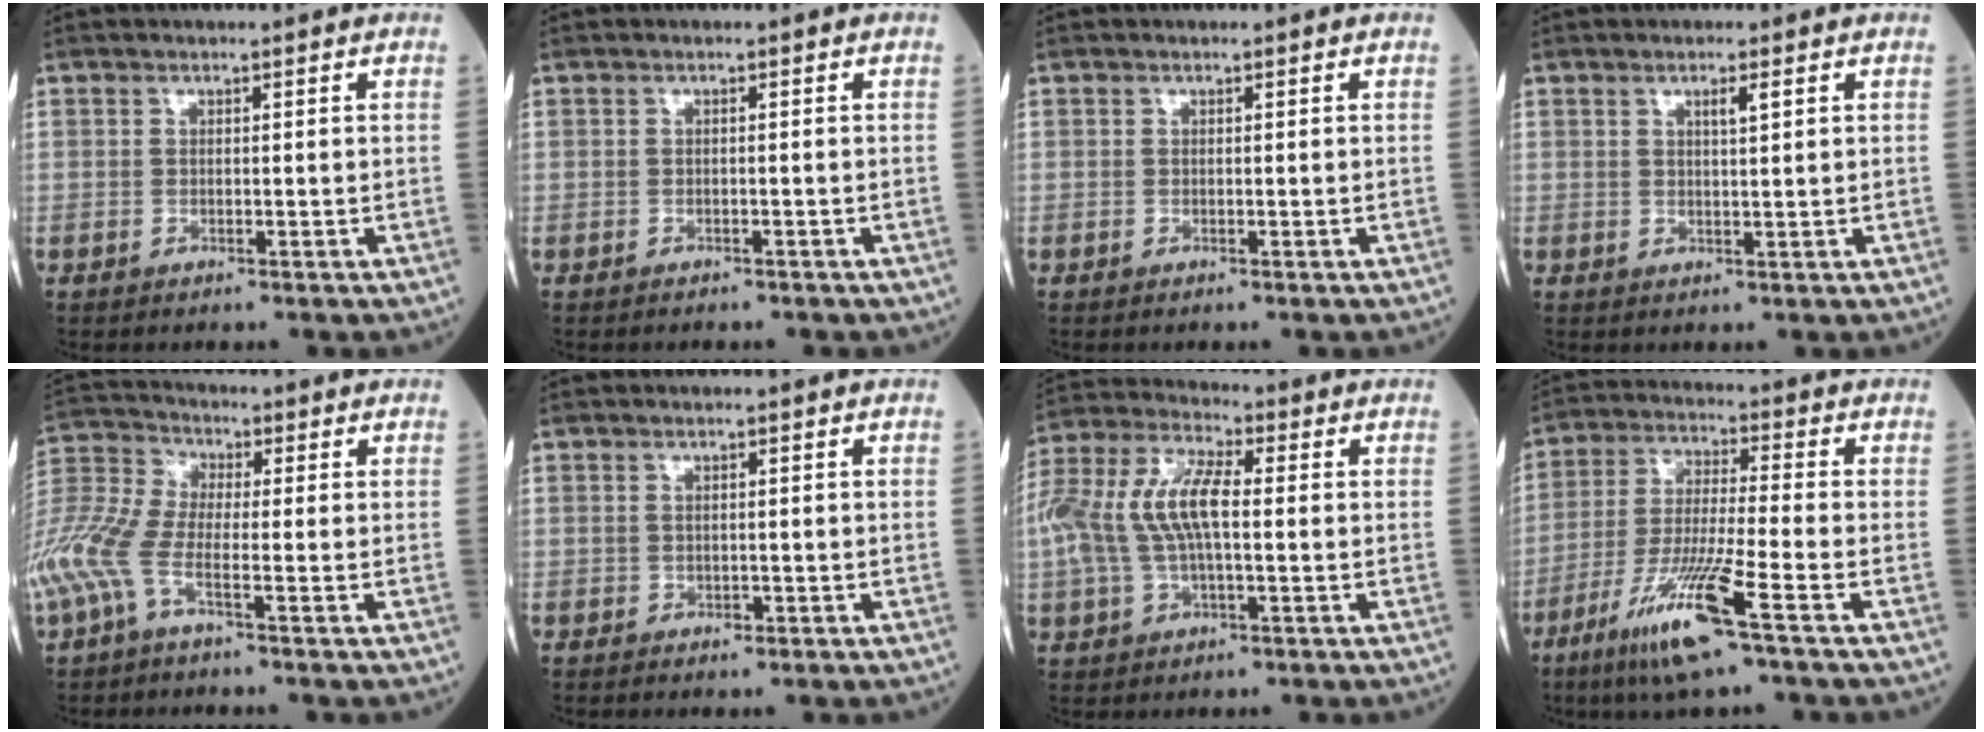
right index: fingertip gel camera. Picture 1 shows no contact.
{"total": 2.2, "force": [-1.8, 0.9, 0.8], "torque": [-0.017, -0.001, -0.018]}
{"total": 0.0}
{"total": 1.9, "force": [0.9, 0.1, 1.7], "torque": [-0.030, 0.000, 0.015]}
{"total": 11.8, "force": [-4.7, 3.8, 10.1], "torque": [-0.257, 0.010, -0.099]}
{"total": 0.8, "force": [-0.3, 0.5, 0.6], "torque": [-0.011, -0.001, -0.003]}
{"total": 11.6, "force": [0.3, 4.2, 10.8], "torque": [-0.247, 0.026, 0.005]}
{"total": 12.4, "force": [-6.8, -0.5, 10.3], "torque": [-0.209, -0.033, -0.132]}